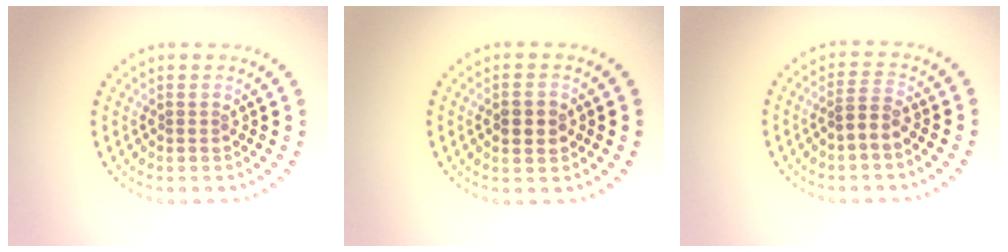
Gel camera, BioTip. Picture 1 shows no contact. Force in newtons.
{"total": 2.9, "press": 2.9, "slide": 0.0}
{"total": 1.9, "press": 1.8, "slide": 0.7}